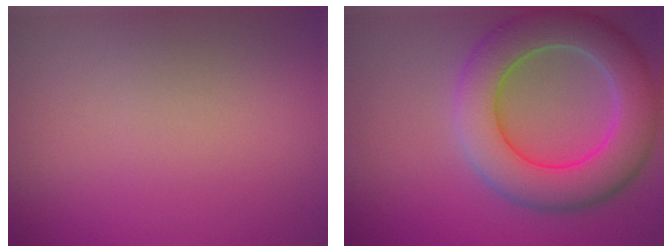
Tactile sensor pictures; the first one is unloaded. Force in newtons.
{"total": 8.9, "press": 8.8, "slide": 0.4}